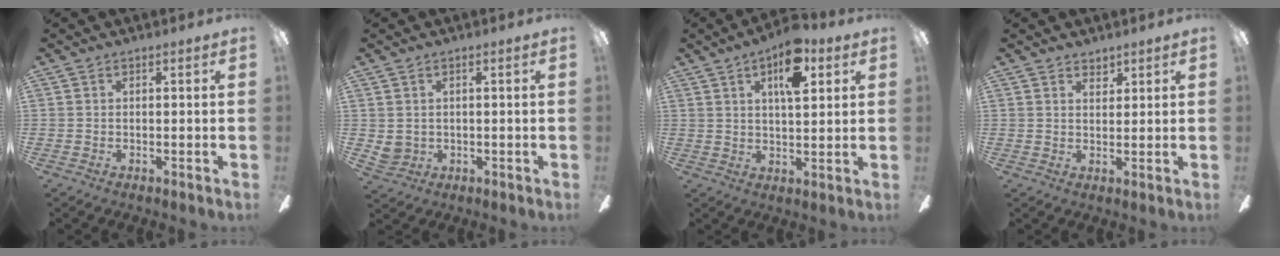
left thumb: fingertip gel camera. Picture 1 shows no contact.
{"total": 2.7, "force": [1.0, 2.4, 0.8], "torque": [-0.018, 0.002, 0.019]}
{"total": 10.7, "force": [5.4, 4.3, 8.1], "torque": [-0.117, -0.011, 0.088]}
{"total": 2.5, "force": [2.2, 1.1, 0.3], "torque": [-0.001, -0.010, 0.041]}